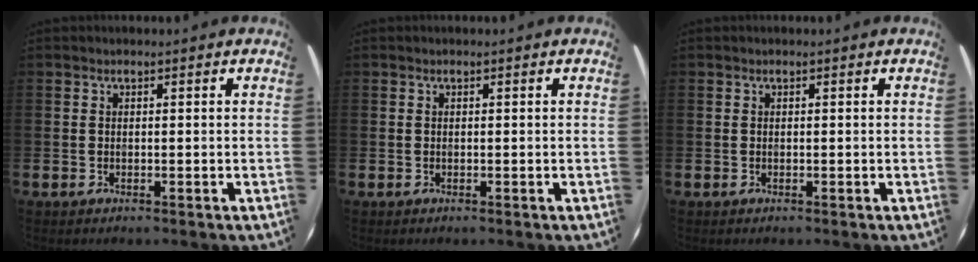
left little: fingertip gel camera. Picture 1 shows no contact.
{"total": 0.0}
{"total": 0.0}